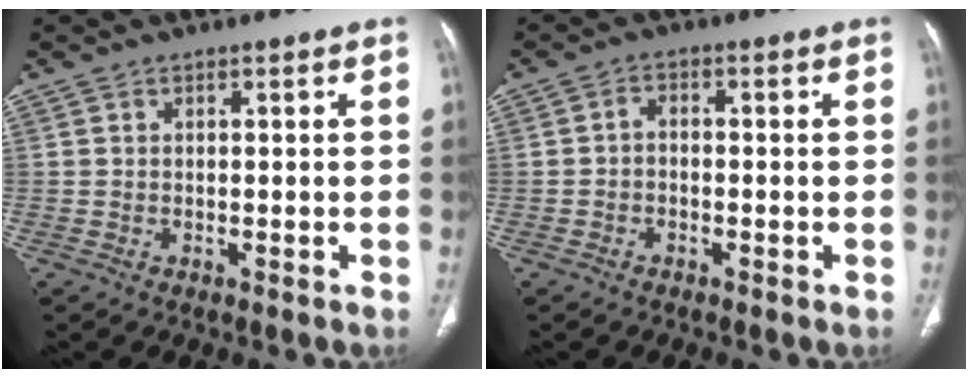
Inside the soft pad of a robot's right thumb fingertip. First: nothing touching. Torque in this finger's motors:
{"motor_torque": [-0.28, -0.28, 0.04, 0.07, 0.05]}